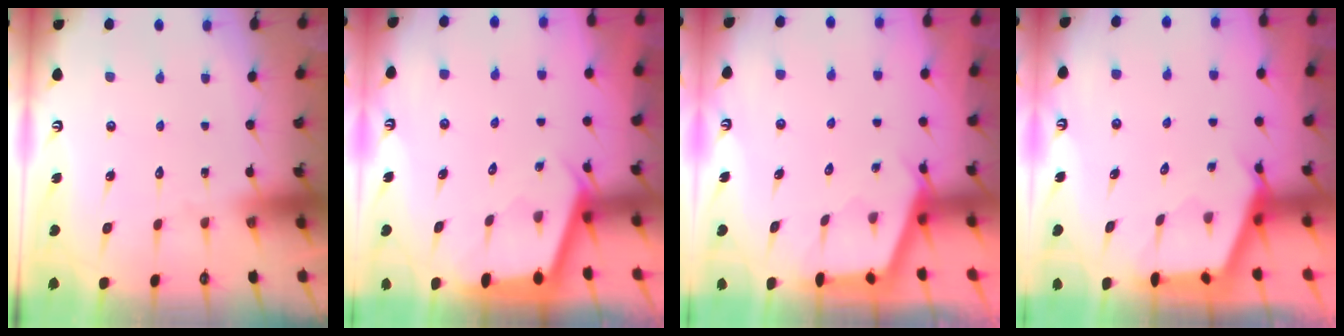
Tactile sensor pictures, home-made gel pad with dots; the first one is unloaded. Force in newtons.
{"total": 2.4, "press": 2.4, "slide": 0.2}
{"total": 2.6, "press": 2.6, "slide": 0.3}
{"total": 2.7, "press": 2.7, "slide": 0.4}